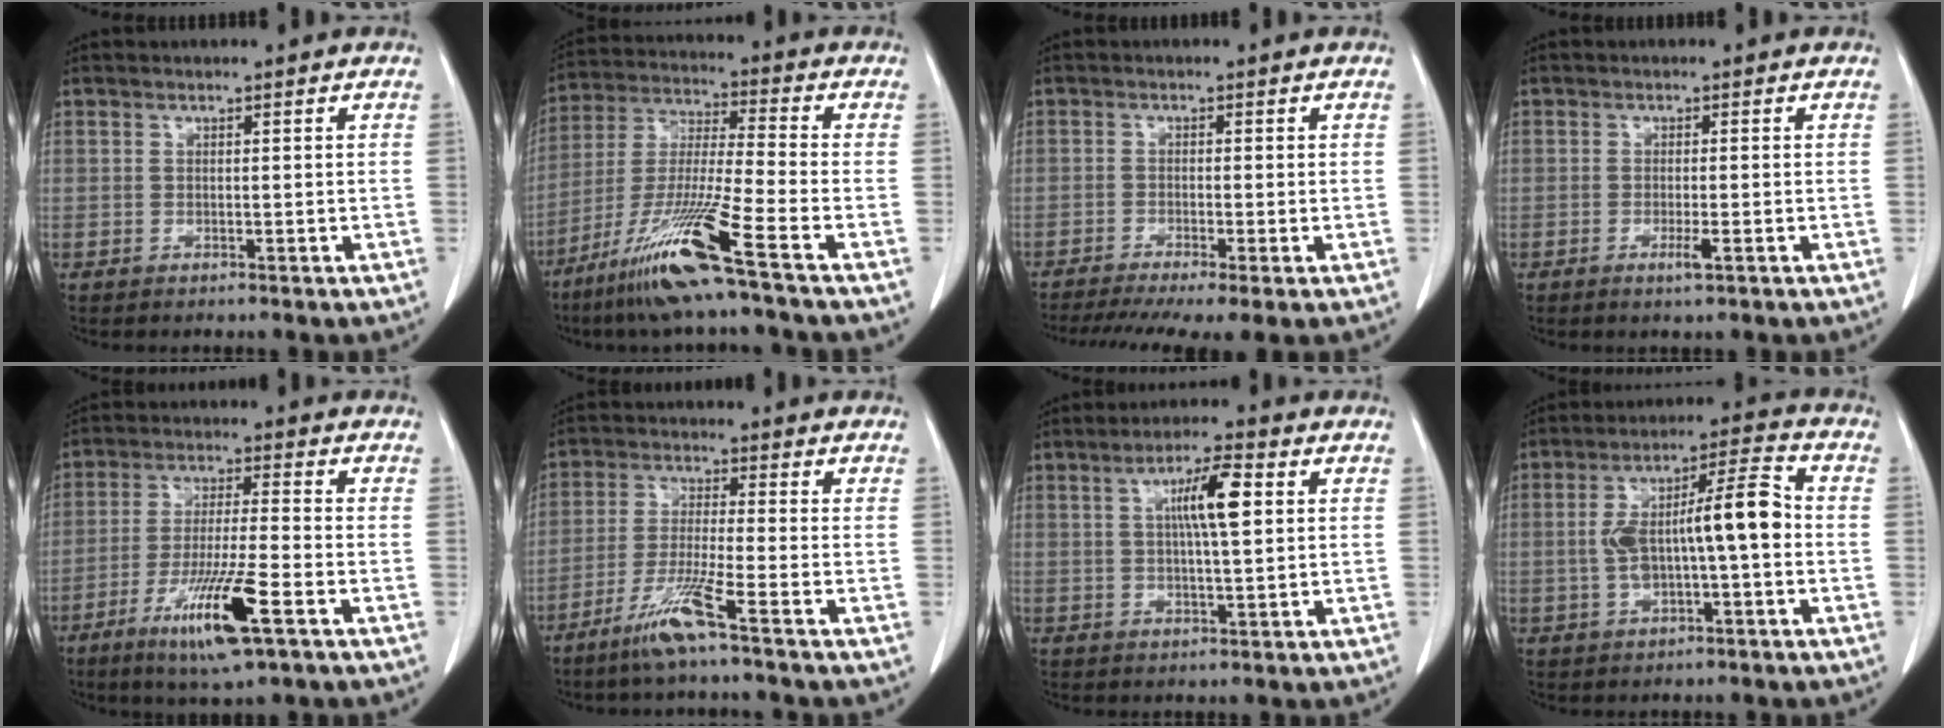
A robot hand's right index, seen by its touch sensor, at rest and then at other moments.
{"total": 14.5, "force": [-8.7, -1.6, 11.5], "torque": [-0.237, -0.043, -0.167]}
{"total": 9.2, "force": [-6.4, 1.1, 6.5], "torque": [-0.106, -0.013, -0.104]}
{"total": 2.0, "force": [-0.9, 0.2, 1.8], "torque": [-0.030, -0.004, -0.014]}
{"total": 12.0, "force": [-5.8, 0.6, 10.5], "torque": [-0.197, -0.025, -0.102]}
{"total": 7.4, "force": [-4.7, -1.0, 5.7], "torque": [-0.113, -0.022, -0.099]}
{"total": 7.4, "force": [1.9, 0.8, 7.1], "torque": [-0.124, 0.007, 0.031]}
{"total": 11.4, "force": [-0.6, 2.2, 11.2], "torque": [-0.198, 0.030, -0.010]}